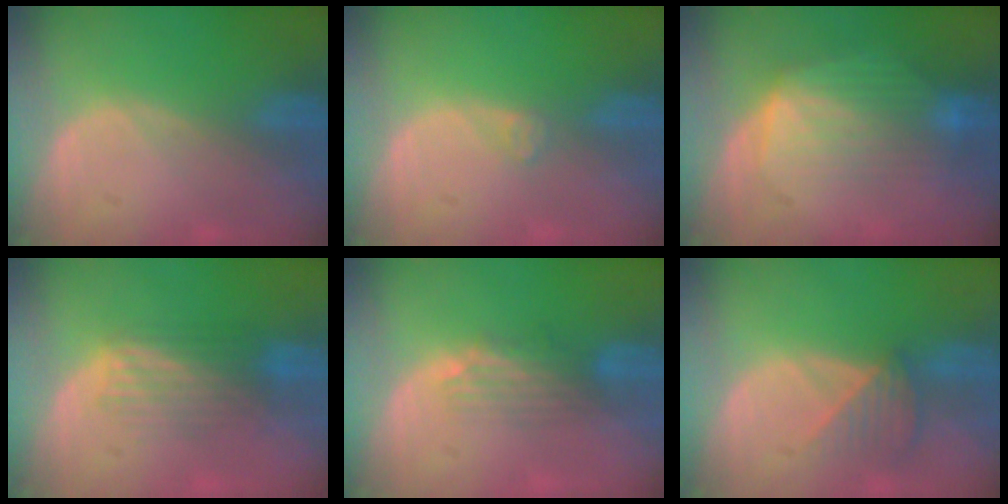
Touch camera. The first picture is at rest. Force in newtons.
{"total": 1.1, "press": 1.0, "slide": 0.2}
{"total": 7.2, "press": 7.1, "slide": 1.0}
{"total": 4.3, "press": 4.3, "slide": 0.2}
{"total": 3.3, "press": 3.0, "slide": 1.3}
{"total": 3.8, "press": 3.5, "slide": 1.4}